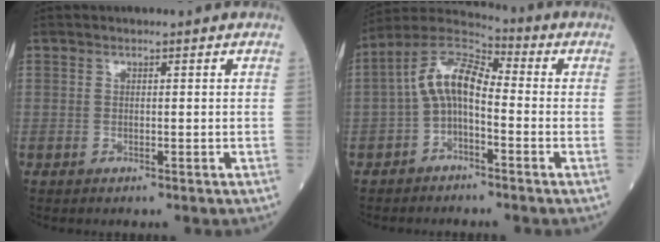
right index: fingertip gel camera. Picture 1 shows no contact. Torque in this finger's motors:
{"motor_torque": [1.60, -0.17, 0.74, 0.21]}